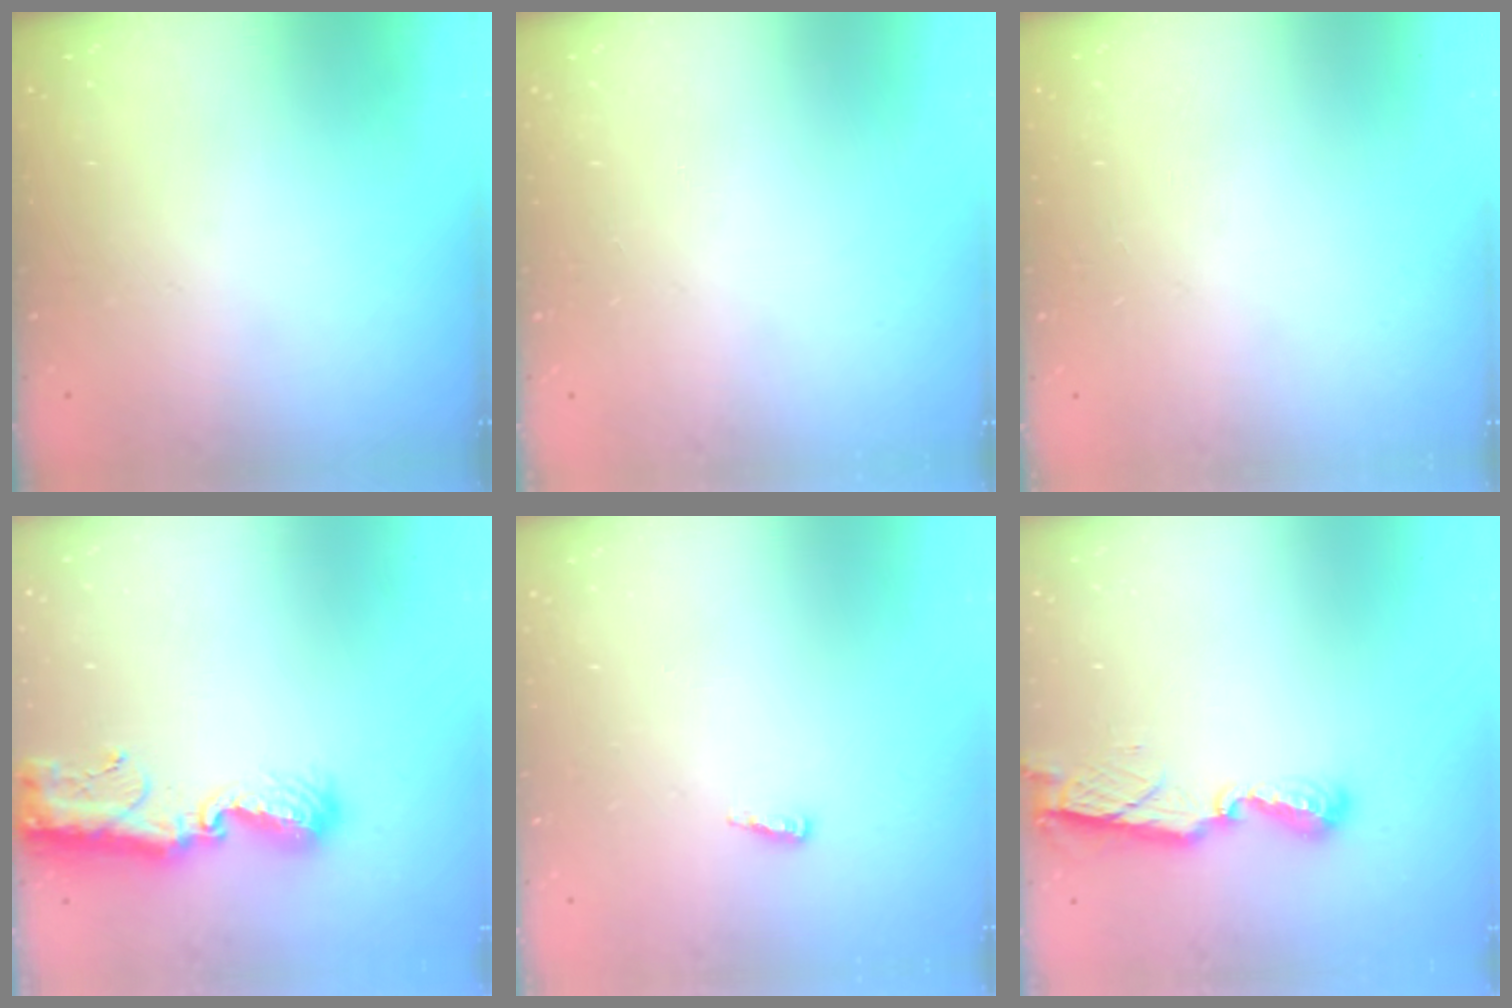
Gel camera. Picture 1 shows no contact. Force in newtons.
{"total": 0.0}
{"total": 0.0}
{"total": 9.7, "press": 9.6, "slide": 0.9}
{"total": 7.7, "press": 4.9, "slide": 5.9}
{"total": 7.9, "press": 7.8, "slide": 0.3}